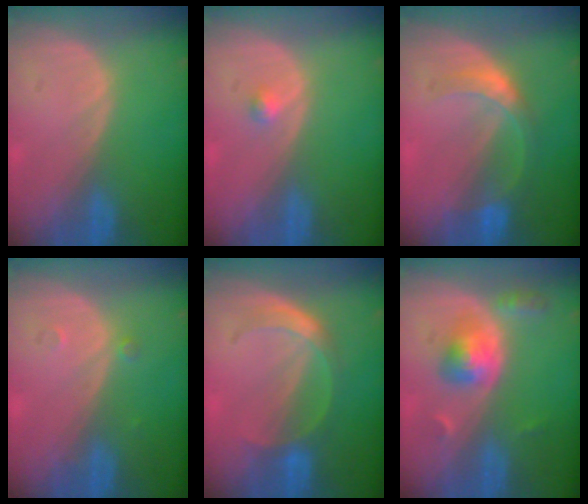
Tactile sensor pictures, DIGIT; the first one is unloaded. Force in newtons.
{"total": 1.0, "press": 1.0, "slide": 0.1}
{"total": 5.5, "press": 5.2, "slide": 2.0}
{"total": 0.8, "press": 0.8, "slide": 0.1}
{"total": 4.5, "press": 4.4, "slide": 0.9}
{"total": 5.2, "press": 4.9, "slide": 1.8}